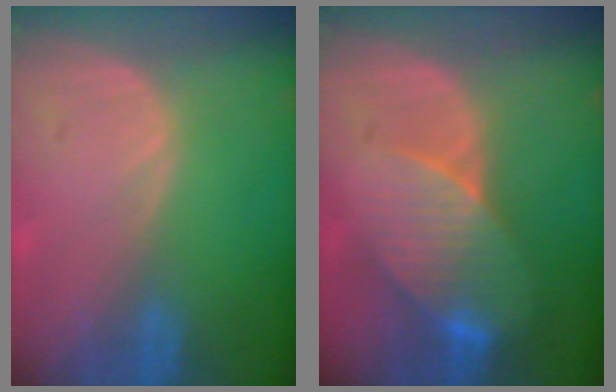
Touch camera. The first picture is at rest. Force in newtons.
{"total": 8.3, "press": 7.6, "slide": 3.4}